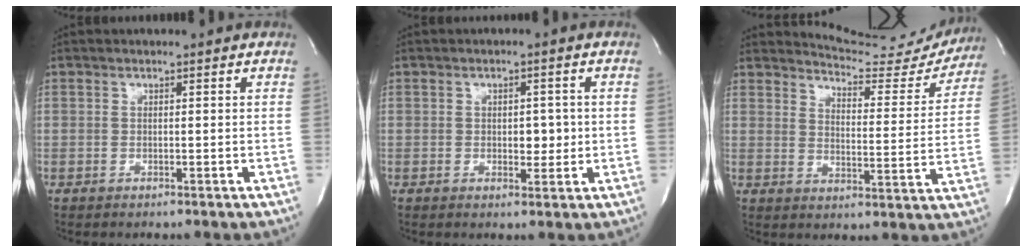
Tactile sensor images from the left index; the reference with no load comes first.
{"total": 2.8, "force": [-0.2, 1.6, 2.3], "torque": [-0.028, 0.000, 0.003]}
{"total": 13.9, "force": [13.8, 1.6, 0.8], "torque": [-0.002, -0.061, 0.161]}